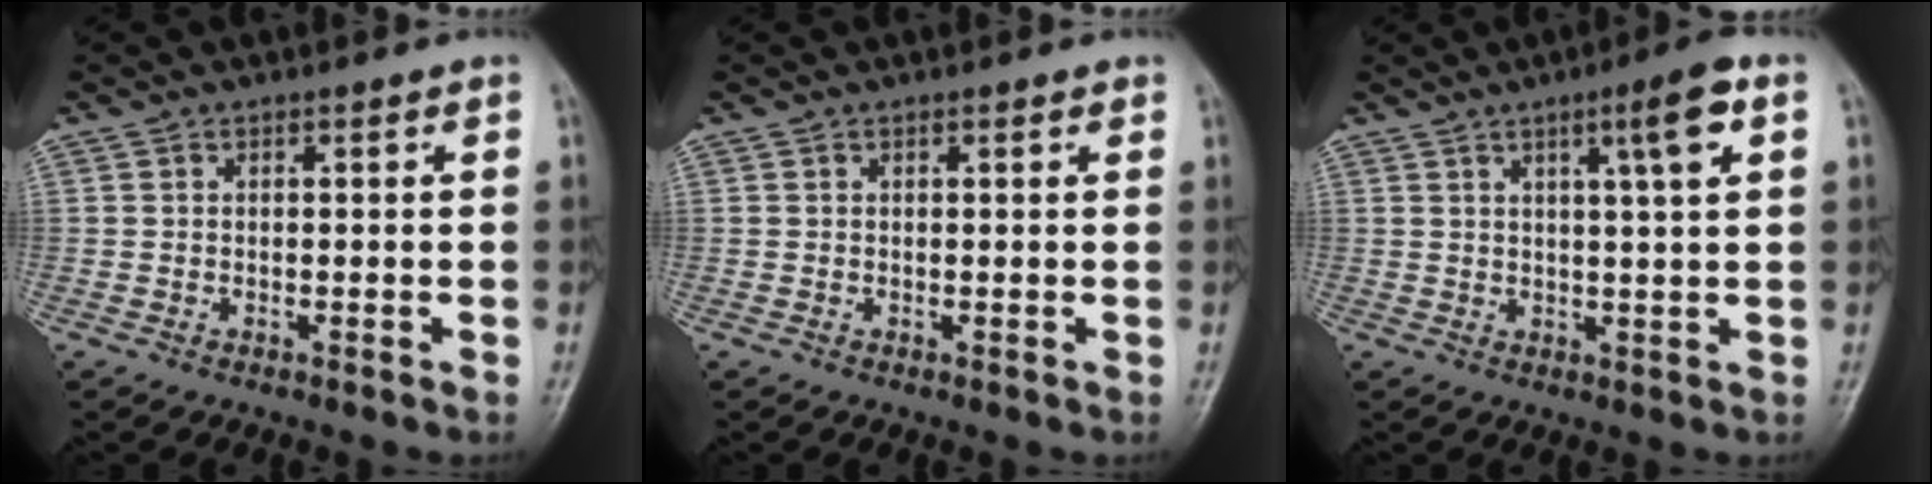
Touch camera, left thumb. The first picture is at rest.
{"total": 0.8, "force": [0.6, 0.2, 0.6], "torque": [-0.008, -0.001, 0.006]}
{"total": 7.0, "force": [3.0, 0.4, 6.3], "torque": [-0.102, -0.005, 0.047]}